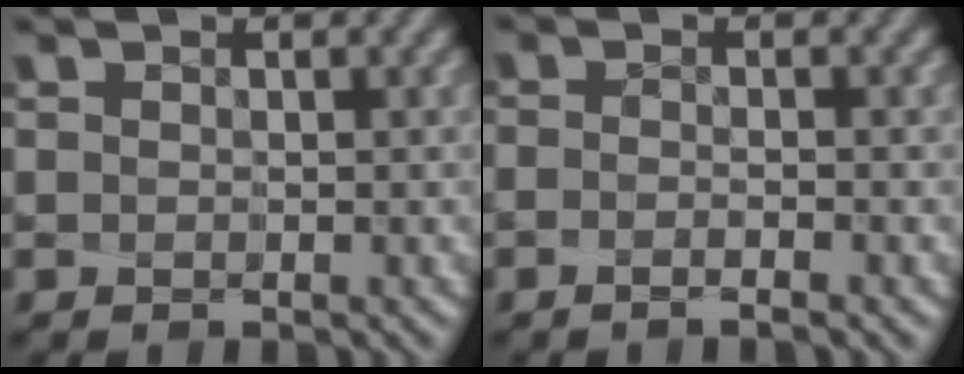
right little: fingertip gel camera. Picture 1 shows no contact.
{"total": 1.9, "force": [-1.5, -1.1, 0.4], "torque": [0.002, -0.020, -0.015]}